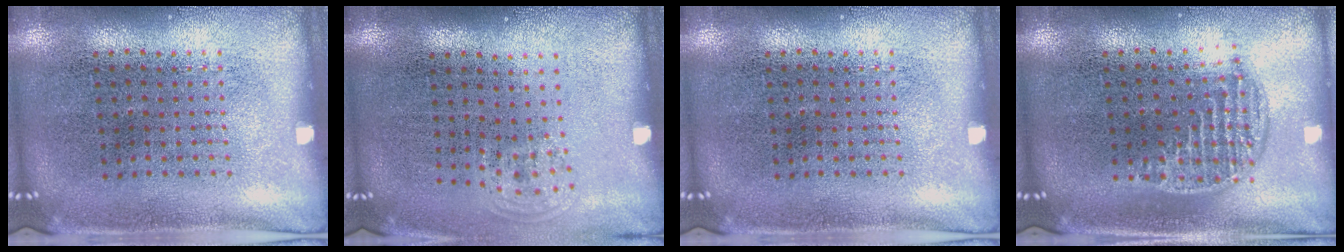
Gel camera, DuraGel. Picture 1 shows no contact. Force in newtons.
{"total": 0.8, "press": 0.6, "slide": 0.5}
{"total": 0.0}
{"total": 1.3, "press": 1.1, "slide": 0.6}